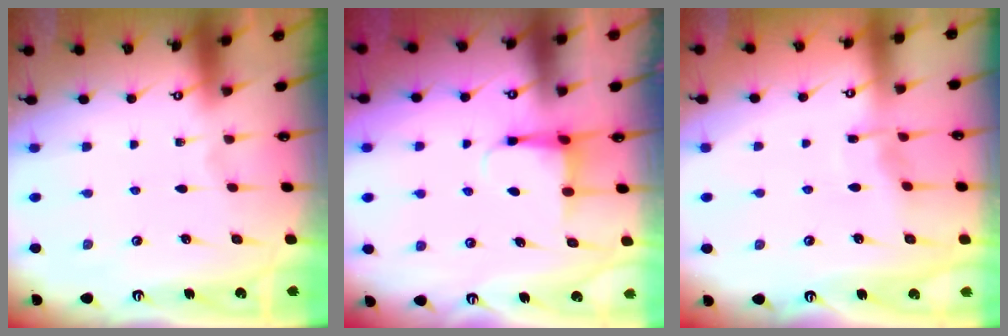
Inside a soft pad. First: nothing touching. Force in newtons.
{"total": 4.2, "press": 4.2, "slide": 0.2}
{"total": 4.7, "press": 4.7, "slide": 0.5}